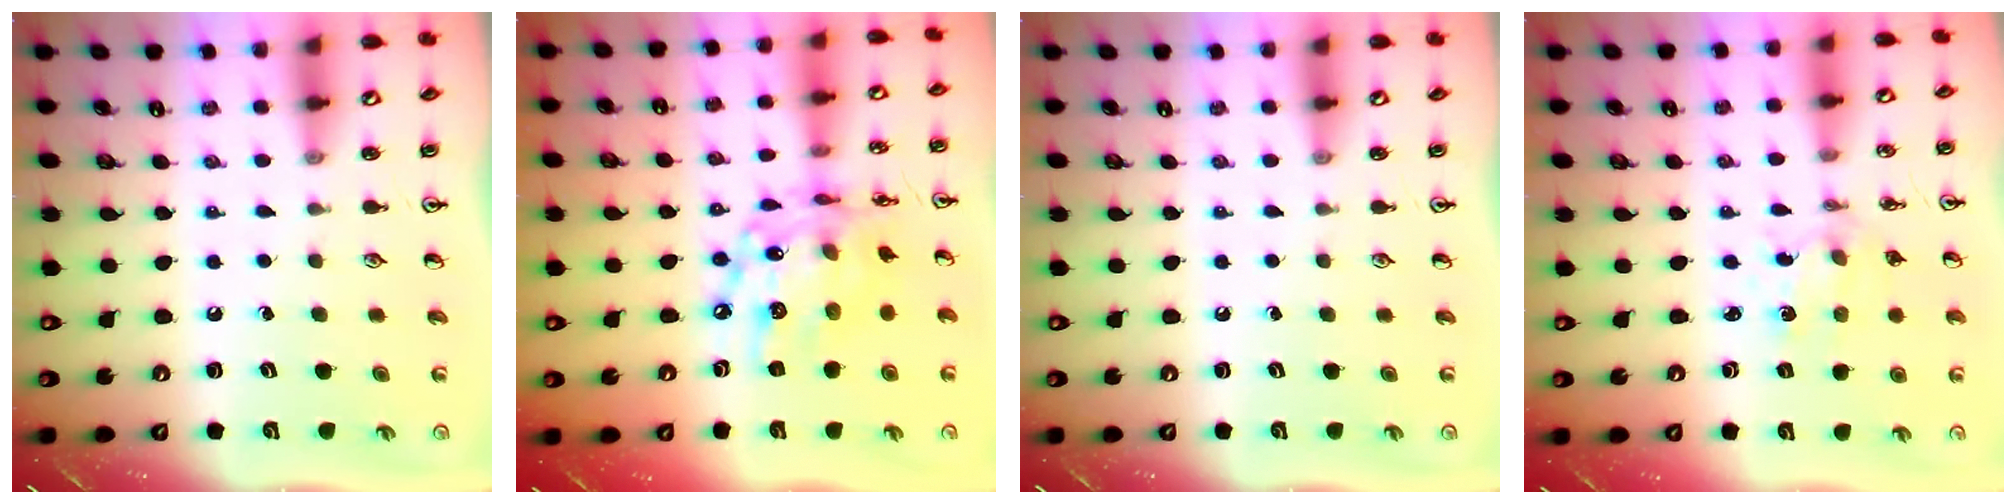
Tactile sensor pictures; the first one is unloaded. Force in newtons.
{"total": 17.9, "press": 17.9, "slide": 1.3}
{"total": 0.0}
{"total": 2.0, "press": 2.0, "slide": 0.3}